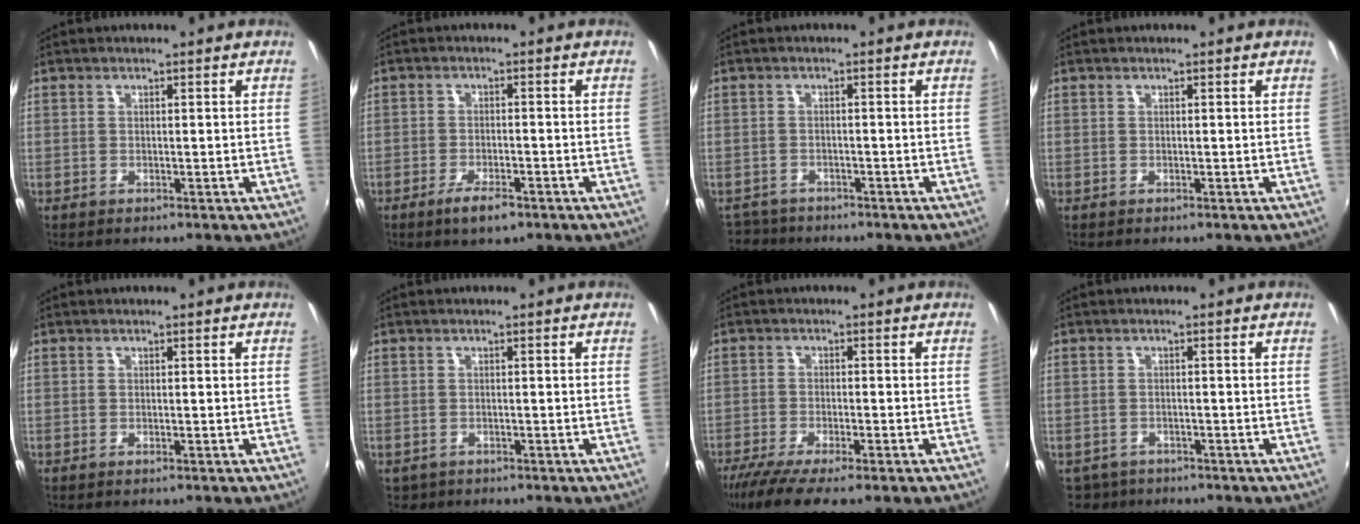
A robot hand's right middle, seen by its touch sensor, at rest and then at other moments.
{"total": 4.9, "force": [-3.2, 1.5, 3.4], "torque": [-0.081, -0.011, -0.058]}
{"total": 3.9, "force": [-3.5, 1.6, 0.1], "torque": [-0.019, -0.008, -0.064]}
{"total": 0.0}
{"total": 0.0}
{"total": 1.6, "force": [-0.9, 1.2, 0.5], "torque": [-0.015, -0.003, -0.011]}
{"total": 9.6, "force": [-7.1, 1.5, 6.2], "torque": [-0.143, -0.041, -0.123]}
{"total": 4.0, "force": [-3.1, 2.5, 0.8], "torque": [-0.028, -0.008, -0.048]}